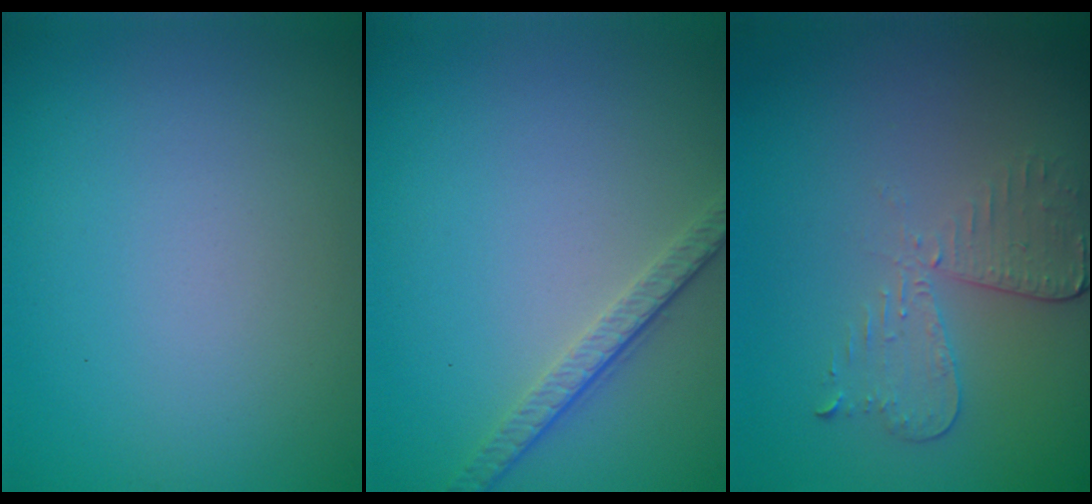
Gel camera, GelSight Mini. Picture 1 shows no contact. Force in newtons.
{"total": 3.1, "press": 2.3, "slide": 2.1}
{"total": 3.0, "press": 2.6, "slide": 1.5}